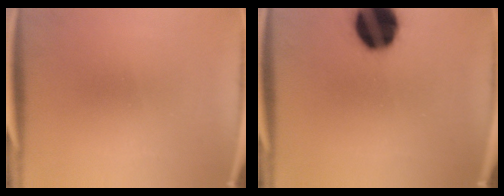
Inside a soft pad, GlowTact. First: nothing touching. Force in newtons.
{"total": 17.3}